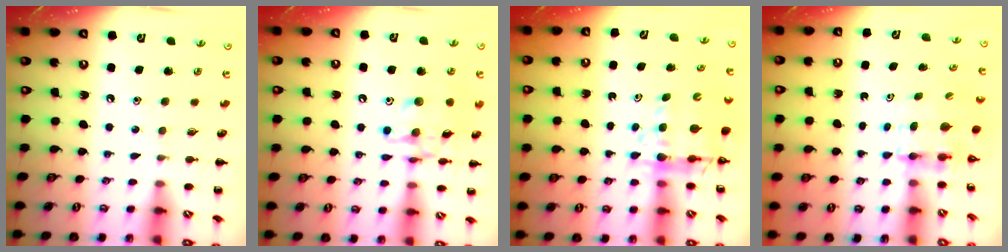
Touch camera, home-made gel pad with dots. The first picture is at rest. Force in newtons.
{"total": 13.7, "press": 13.7, "slide": 1.1}
{"total": 12.2, "press": 11.5, "slide": 3.9}
{"total": 4.1, "press": 4.1, "slide": 0.0}